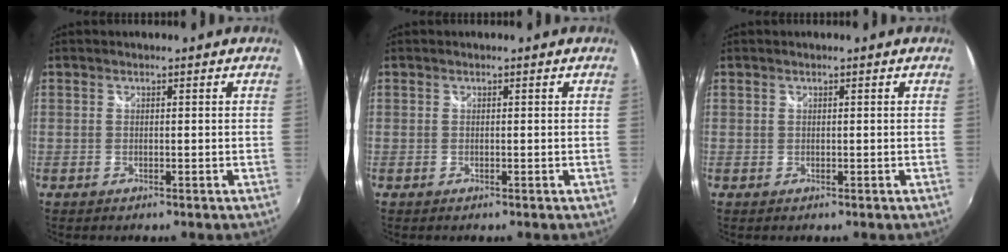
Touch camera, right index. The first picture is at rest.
{"total": 0.0}
{"total": 0.0}